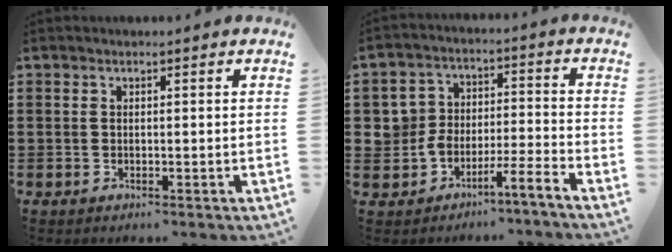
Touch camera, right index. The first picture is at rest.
{"total": 4.8, "force": [-4.6, 1.4, 0.5], "torque": [-0.018, 0.006, -0.097]}